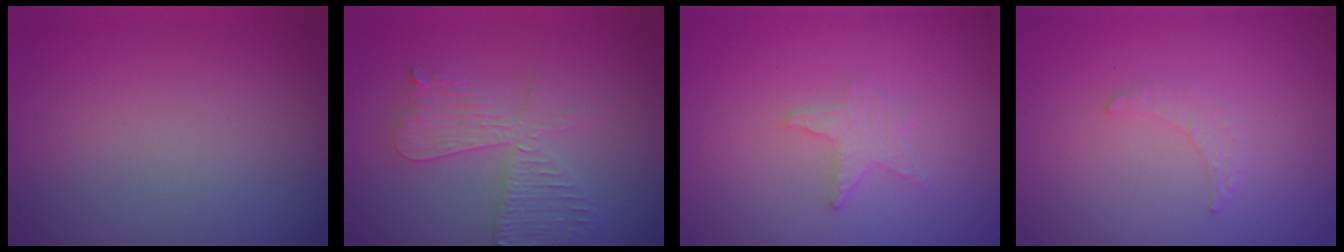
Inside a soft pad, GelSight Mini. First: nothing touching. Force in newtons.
{"total": 3.9, "press": 3.9, "slide": 0.6}
{"total": 1.7, "press": 1.6, "slide": 0.4}
{"total": 1.1, "press": 1.1, "slide": 0.3}